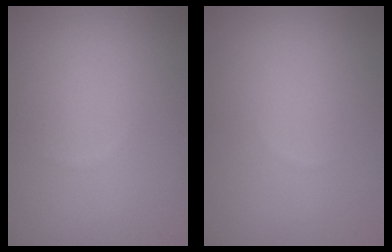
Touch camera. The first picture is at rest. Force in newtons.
{"total": 0.0}